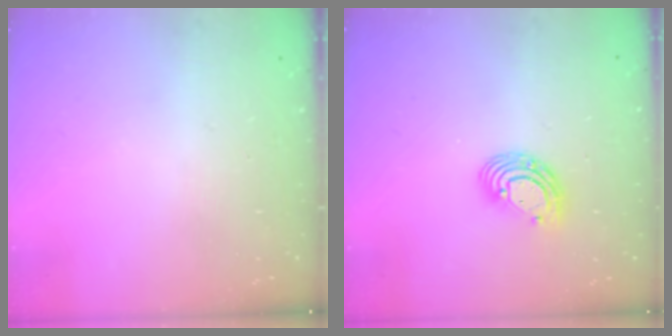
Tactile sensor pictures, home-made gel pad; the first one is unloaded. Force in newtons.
{"total": 9.2, "press": 9.1, "slide": 1.6}